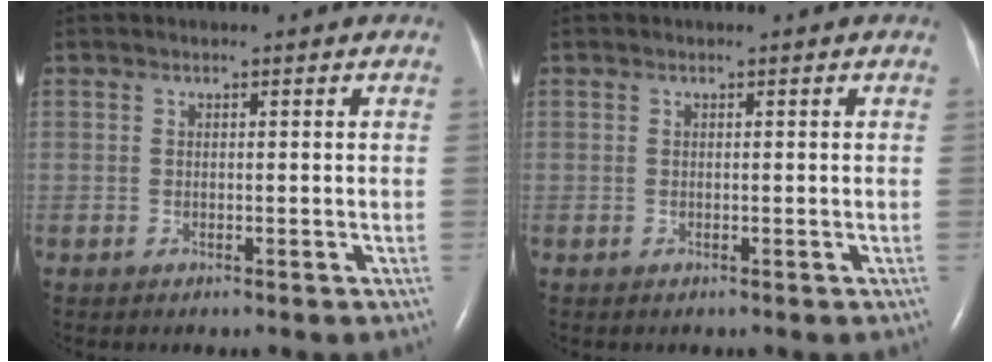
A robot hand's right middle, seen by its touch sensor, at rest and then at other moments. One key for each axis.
{"total": 0.0}